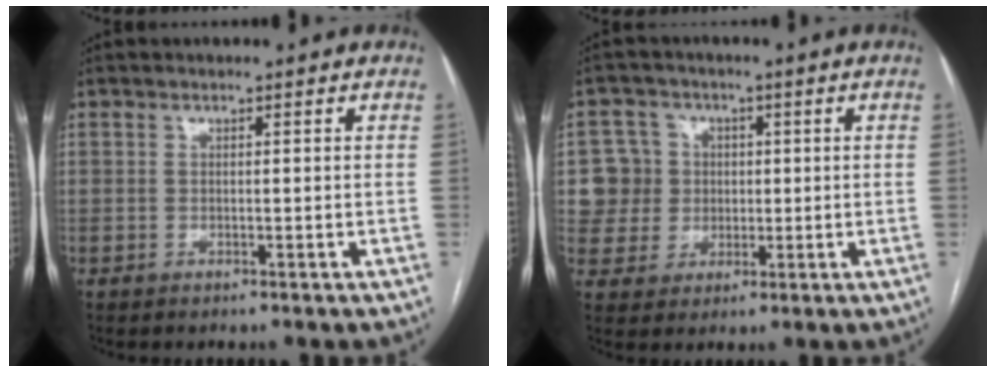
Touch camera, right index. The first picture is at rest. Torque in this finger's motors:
{"motor_torque": [0.19, 0.19, 0.02, 0.00]}